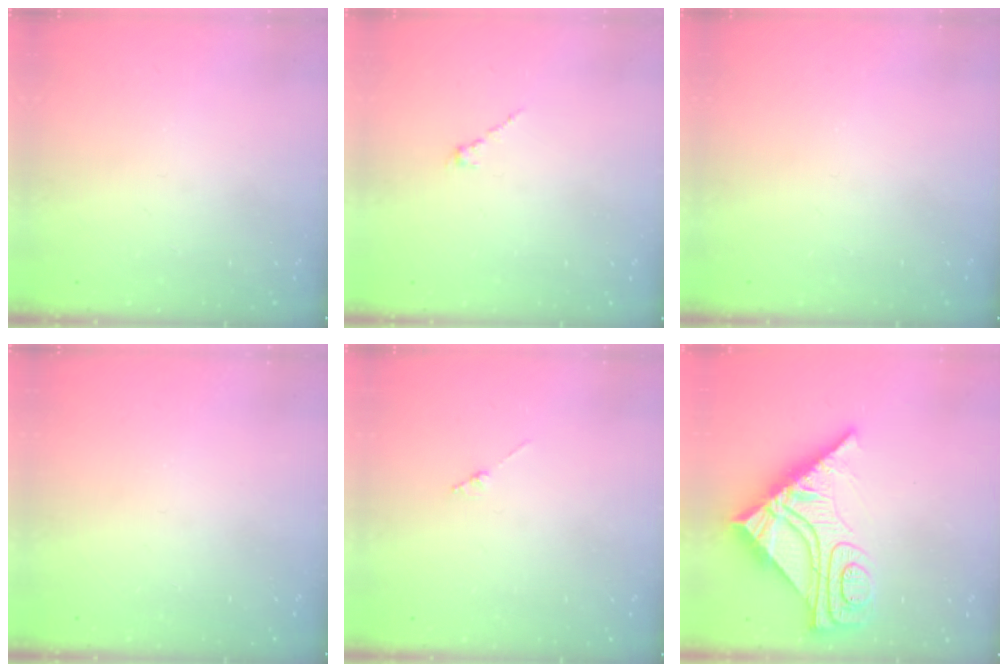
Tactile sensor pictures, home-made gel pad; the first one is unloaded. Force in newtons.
{"total": 0.0}
{"total": 0.0}
{"total": 0.0}
{"total": 1.3, "press": 1.3, "slide": 0.3}
{"total": 15.8, "press": 15.7, "slide": 1.6}